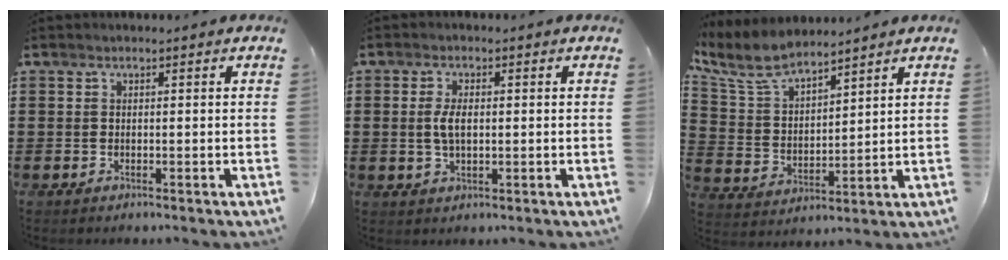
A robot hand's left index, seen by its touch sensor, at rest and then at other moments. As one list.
[{"total": 3.7, "force": [0.2, 1.6, 3.3], "torque": [-0.075, 0.003, 0.001]}, {"total": 7.7, "force": [6.7, 2.1, 3.0], "torque": [-0.089, -0.022, 0.121]}]